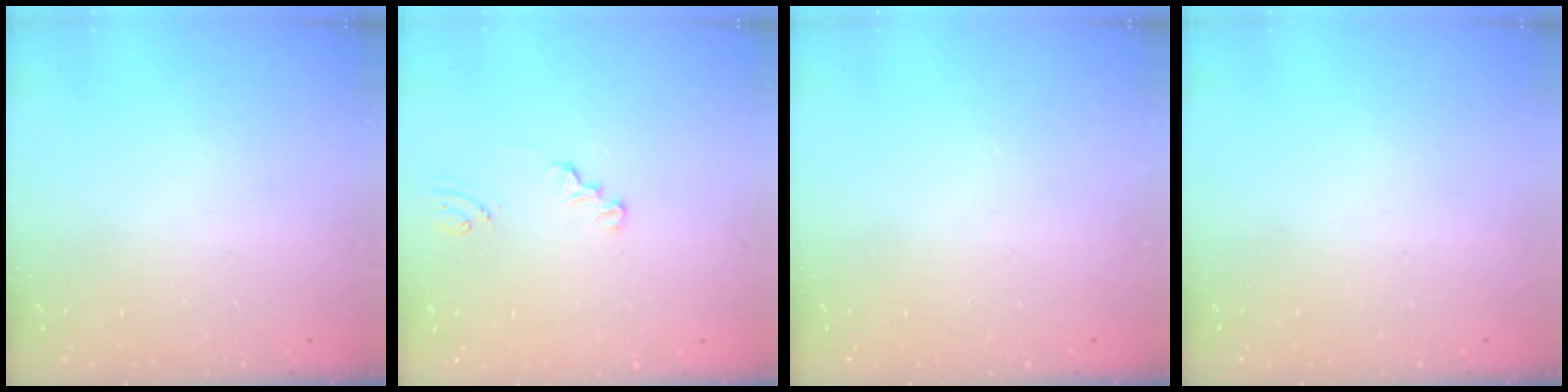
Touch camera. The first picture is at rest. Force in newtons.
{"total": 1.4, "press": 1.4, "slide": 0.1}
{"total": 0.0}
{"total": 0.0}